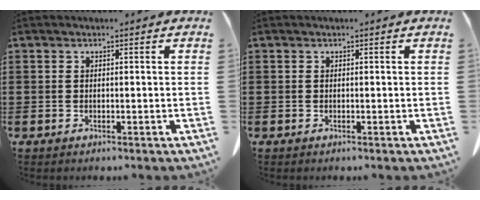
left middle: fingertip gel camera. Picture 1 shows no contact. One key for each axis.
{"total": 0.0}